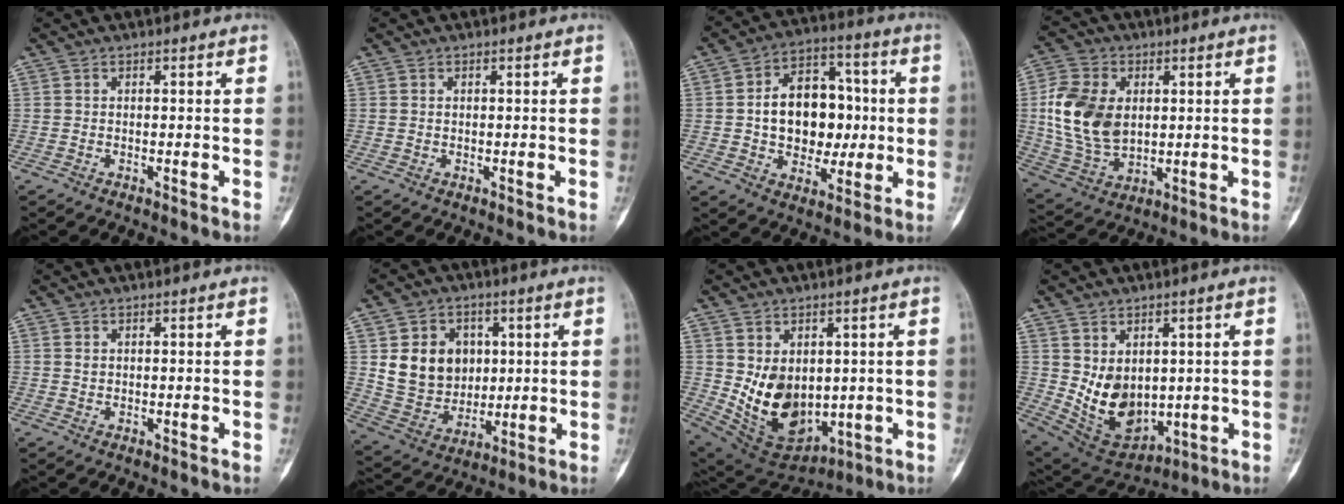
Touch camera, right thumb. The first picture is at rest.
{"total": 0.5, "force": [0.1, 0.5, 0.3], "torque": [-0.005, 0.001, 0.003]}
{"total": 15.8, "force": [0.3, 11.4, 11.0], "torque": [-0.120, 0.026, 0.008]}
{"total": 14.8, "force": [2.0, 10.2, 10.6], "torque": [-0.191, -0.007, 0.044]}
{"total": 0.7, "force": [0.2, 0.5, 0.4], "torque": [0.000, 0.001, 0.005]}
{"total": 13.8, "force": [2.9, 11.5, 7.1], "torque": [-0.077, -0.010, 0.068]}
{"total": 13.8, "force": [0.2, 9.9, 9.6], "torque": [-0.121, -0.020, 0.040]}
{"total": 11.7, "force": [0.6, 8.5, 8.0], "torque": [-0.096, -0.019, 0.045]}